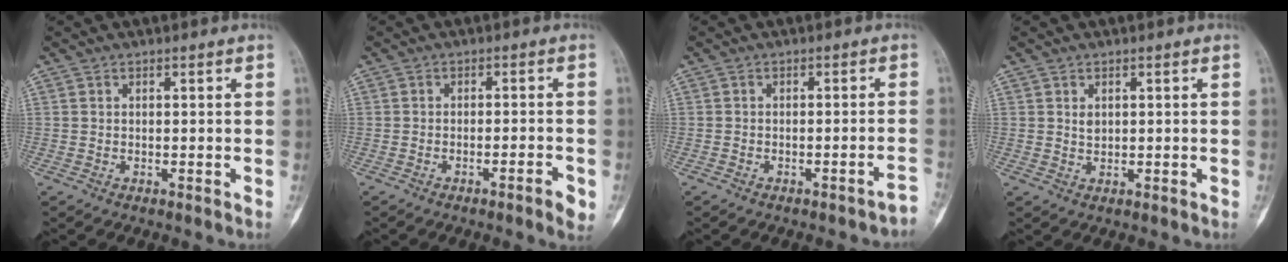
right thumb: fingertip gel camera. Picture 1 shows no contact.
{"total": 3.5, "force": [-1.8, 0.6, 2.9], "torque": [-0.039, 0.010, -0.026]}
{"total": 2.2, "force": [-1.9, 0.5, 0.9], "torque": [-0.001, 0.027, -0.024]}
{"total": 1.6, "force": [0.5, 1.2, 0.9], "torque": [-0.004, -0.004, 0.011]}